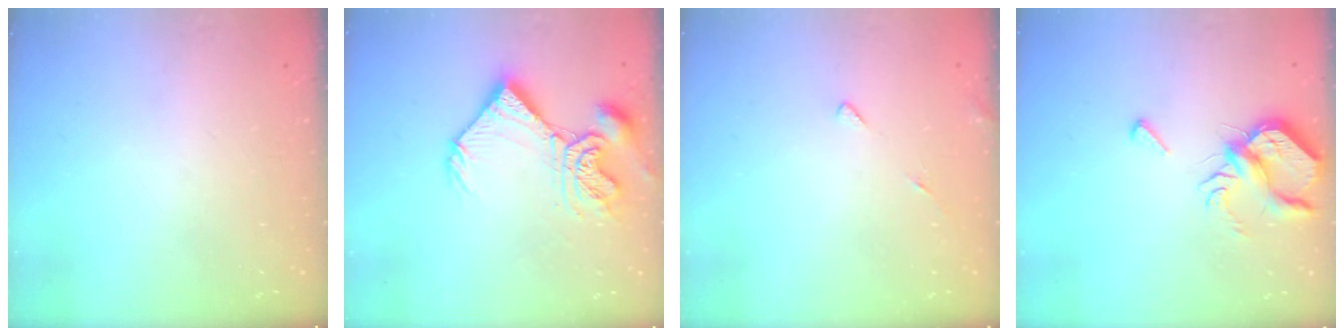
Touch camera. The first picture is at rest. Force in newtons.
{"total": 13.2, "press": 13.2, "slide": 1.4}
{"total": 4.6, "press": 4.6, "slide": 0.7}
{"total": 6.8, "press": 6.8, "slide": 1.1}